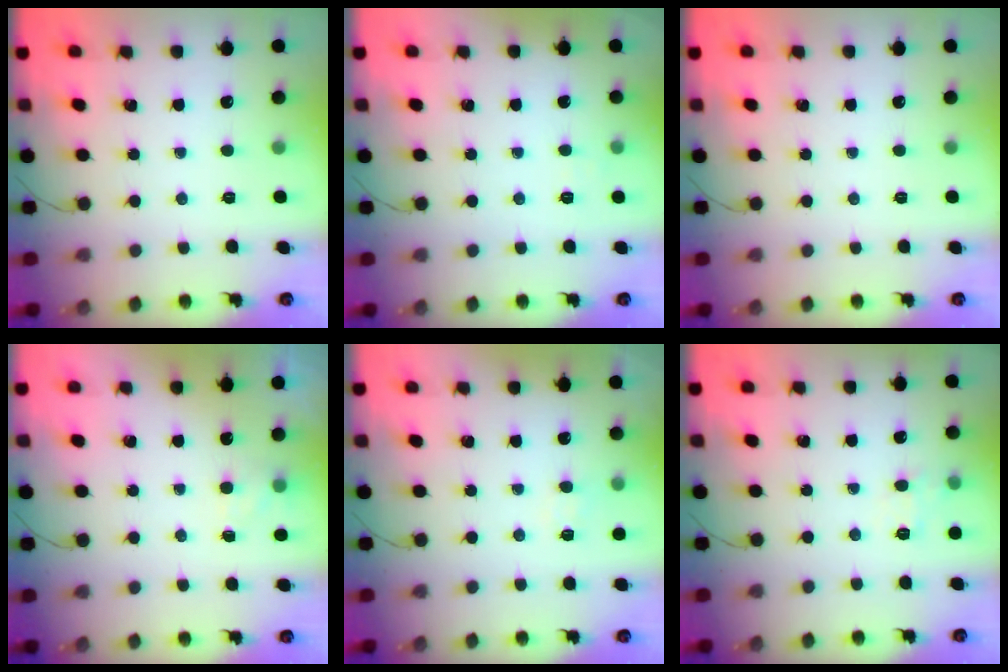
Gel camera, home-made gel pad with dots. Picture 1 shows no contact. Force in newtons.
{"total": 3.6, "press": 3.5, "slide": 1.1}
{"total": 0.0}
{"total": 4.6, "press": 4.3, "slide": 1.5}
{"total": 4.9, "press": 4.7, "slide": 1.3}
{"total": 7.8, "press": 7.5, "slide": 2.1}